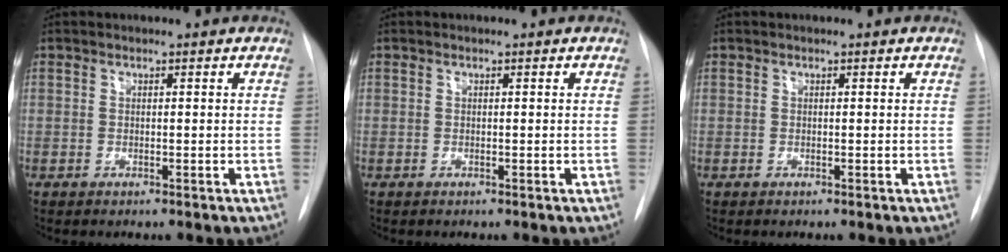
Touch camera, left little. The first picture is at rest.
{"total": 0.0}
{"total": 0.0}